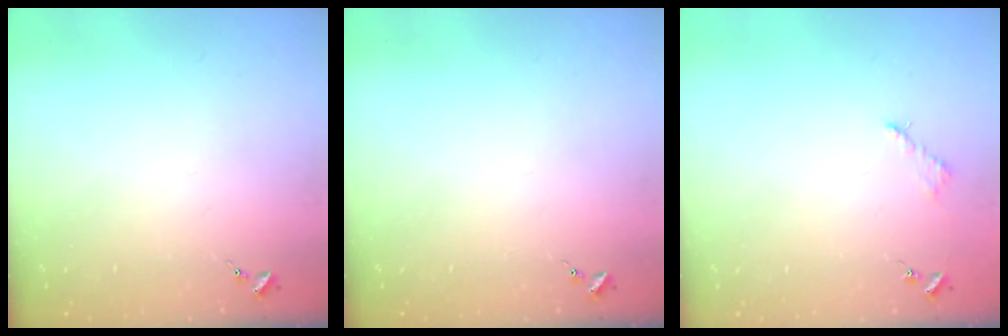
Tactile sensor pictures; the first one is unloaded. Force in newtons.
{"total": 0.0}
{"total": 2.6, "press": 2.6, "slide": 0.4}